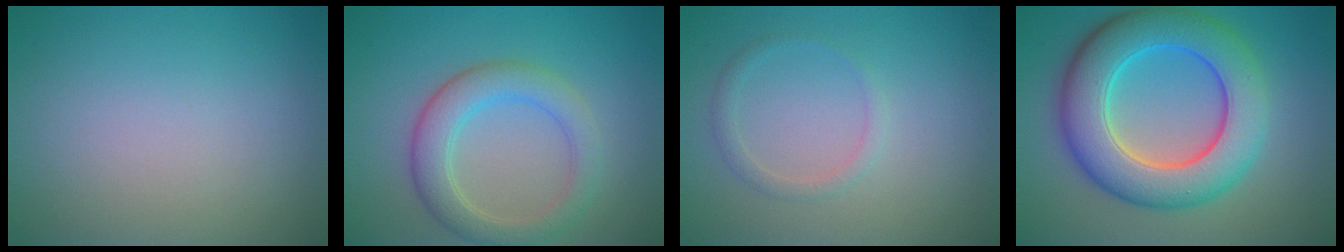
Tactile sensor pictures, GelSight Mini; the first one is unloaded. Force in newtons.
{"total": 4.3, "press": 4.3, "slide": 0.2}
{"total": 1.4, "press": 1.4, "slide": 0.1}
{"total": 9.7, "press": 9.7, "slide": 0.2}